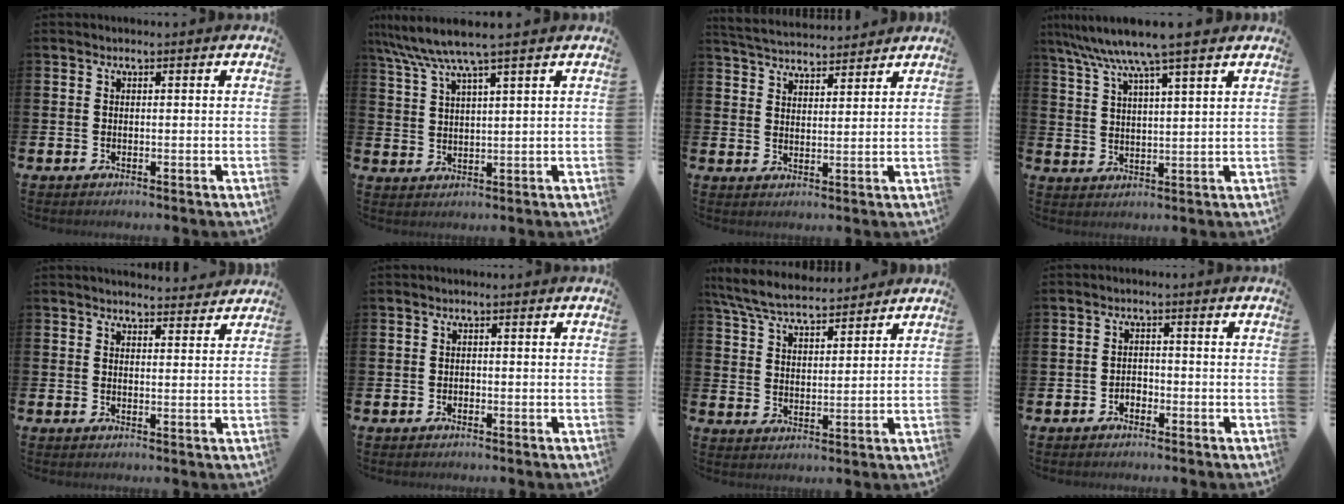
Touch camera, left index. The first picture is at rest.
{"total": 6.4, "force": [5.2, 0.1, 3.7], "torque": [-0.084, -0.018, 0.091]}
{"total": 4.8, "force": [4.7, 0.8, 0.3], "torque": [-0.020, -0.026, 0.085]}
{"total": 8.5, "force": [7.4, 0.0, 4.1], "torque": [-0.100, -0.029, 0.130]}
{"total": 3.1, "force": [3.1, 0.4, 0.2], "torque": [0.006, -0.021, 0.053]}
{"total": 0.6, "force": [-0.4, 0.4, 0.0], "torque": [-0.001, 0.003, -0.010]}
{"total": 6.9, "force": [6.6, 1.3, 1.8], "torque": [-0.057, -0.028, 0.119]}
{"total": 1.5, "force": [-1.2, 0.9, 0.2], "torque": [-0.008, 0.003, -0.026]}